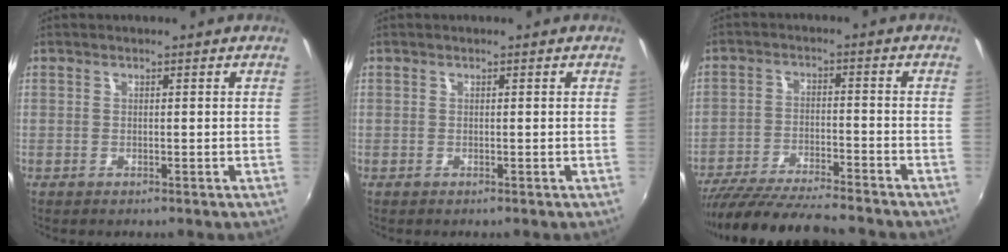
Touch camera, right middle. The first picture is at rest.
{"total": 0.0}
{"total": 16.3, "force": [-14.5, 1.6, 7.2], "torque": [-0.149, -0.029, -0.240]}